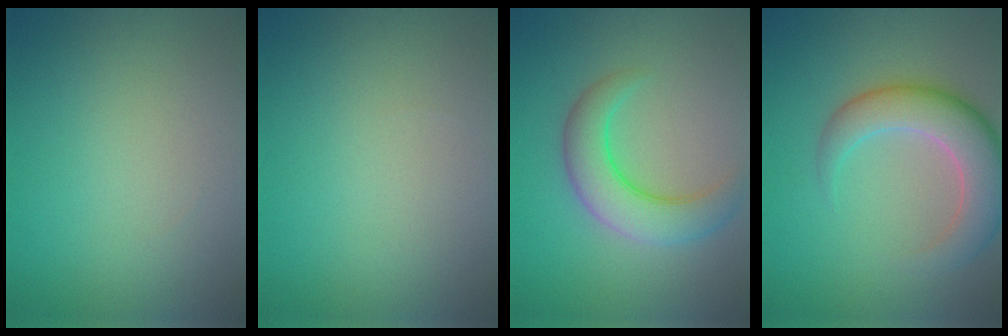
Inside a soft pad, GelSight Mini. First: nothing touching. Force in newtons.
{"total": 0.0}
{"total": 5.4, "press": 5.3, "slide": 0.3}
{"total": 6.5, "press": 6.5, "slide": 0.5}